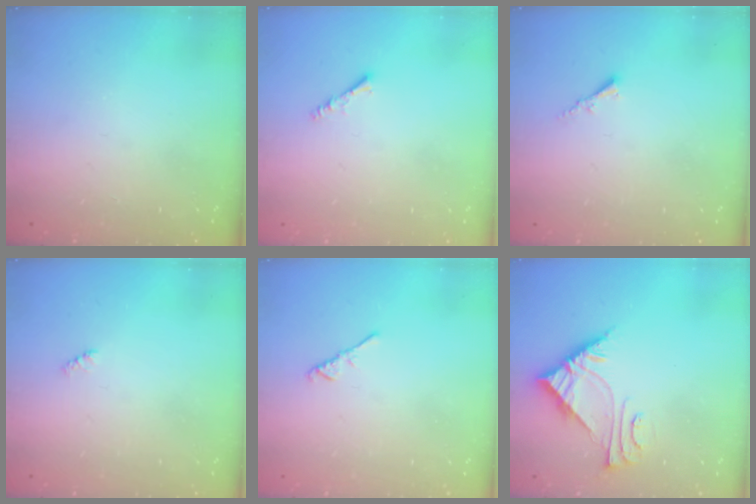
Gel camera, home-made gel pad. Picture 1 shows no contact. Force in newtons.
{"total": 1.9, "press": 1.9, "slide": 0.4}
{"total": 1.7, "press": 1.6, "slide": 0.4}
{"total": 2.3, "press": 2.2, "slide": 0.5}
{"total": 2.6, "press": 2.6, "slide": 0.6}
{"total": 6.9, "press": 6.8, "slide": 0.5}